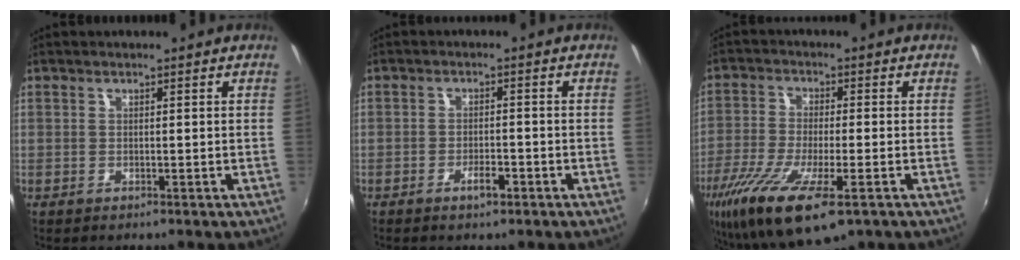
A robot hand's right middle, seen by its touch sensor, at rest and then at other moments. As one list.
[{"total": 2.7, "force": [-1.8, 0.8, 1.9], "torque": [-0.038, 0.001, -0.029]}, {"total": 17.6, "force": [-9.4, 5.0, 14.0], "torque": [-0.289, -0.065, -0.169]}]